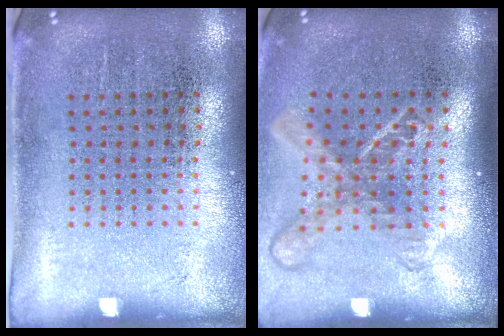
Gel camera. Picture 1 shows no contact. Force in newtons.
{"total": 1.8, "press": 1.3, "slide": 1.2}